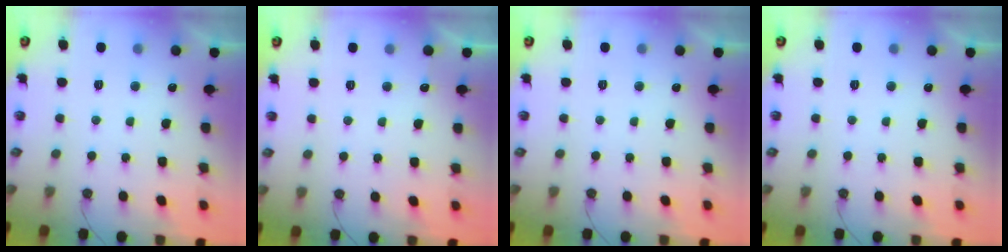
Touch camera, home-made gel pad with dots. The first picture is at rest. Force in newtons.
{"total": 2.8, "press": 2.8, "slide": 0.4}
{"total": 0.0}
{"total": 0.0}